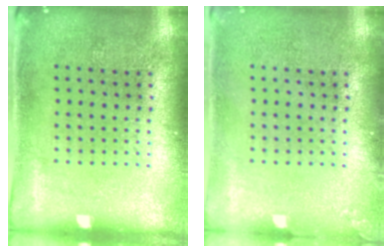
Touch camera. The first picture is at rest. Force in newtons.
{"total": 0.6, "press": 0.6, "slide": 0.0}